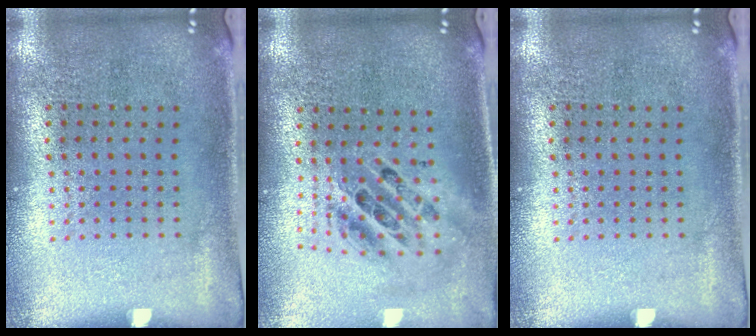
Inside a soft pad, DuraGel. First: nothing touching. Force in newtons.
{"total": 2.0, "press": 1.6, "slide": 1.2}
{"total": 0.0}